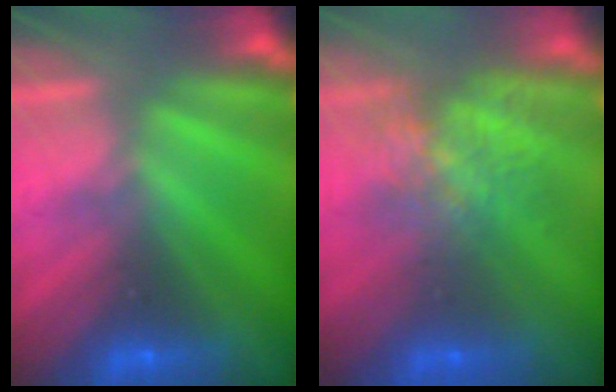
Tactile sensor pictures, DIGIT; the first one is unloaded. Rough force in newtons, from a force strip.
{"total": 7.6}